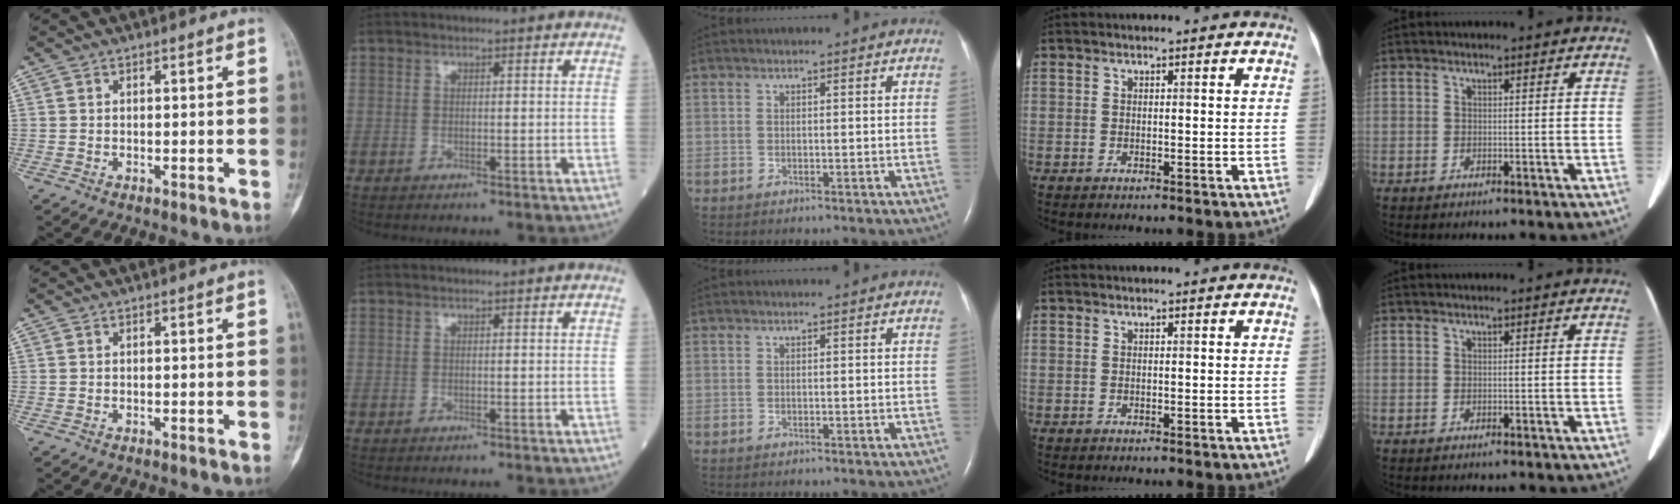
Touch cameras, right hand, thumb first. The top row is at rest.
{}